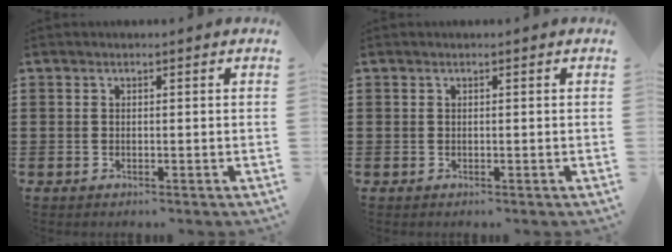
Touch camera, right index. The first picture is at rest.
{"total": 0.0}